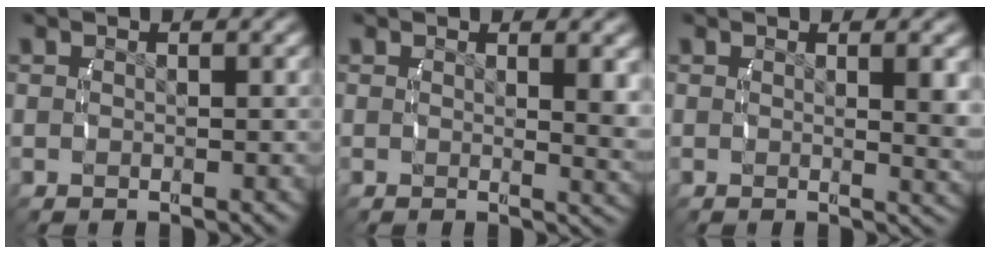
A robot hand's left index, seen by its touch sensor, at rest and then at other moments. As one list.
[{"total": 2.3, "force": [0.8, 0.1, 2.2], "torque": [-0.029, -0.014, 0.016]}, {"total": 2.5, "force": [0.6, 0.1, 2.4], "torque": [-0.032, -0.011, 0.014]}]